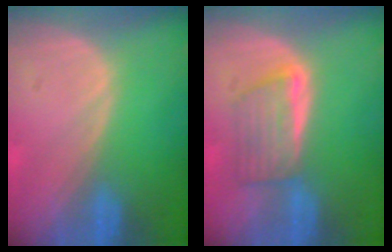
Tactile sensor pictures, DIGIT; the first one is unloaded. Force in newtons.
{"total": 5.7, "press": 5.3, "slide": 2.2}